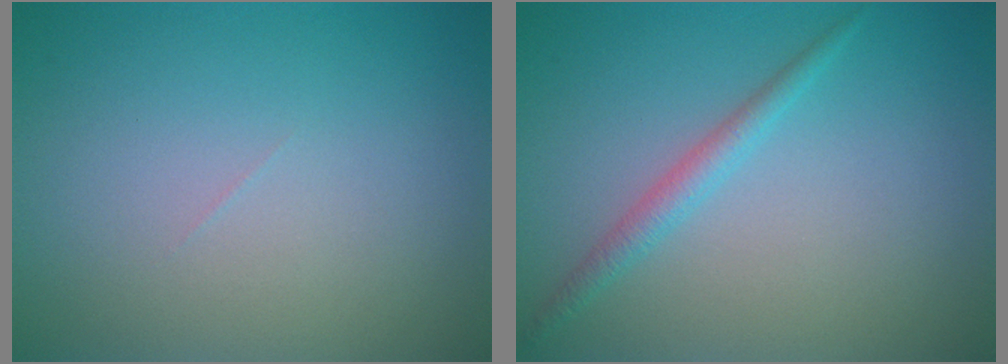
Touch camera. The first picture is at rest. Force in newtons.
{"total": 1.7, "press": 1.7, "slide": 0.1}